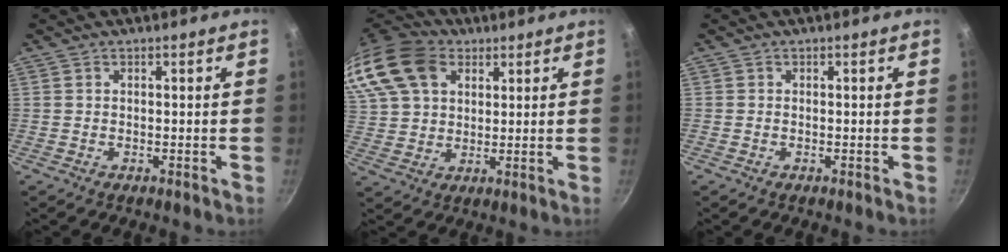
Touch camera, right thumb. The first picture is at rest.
{"total": 22.1, "force": [9.4, 15.8, 12.2], "torque": [-0.281, 0.028, 0.174]}
{"total": 0.0}